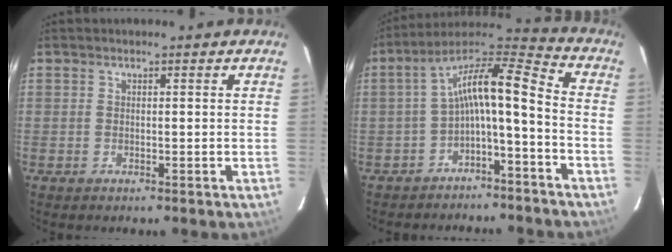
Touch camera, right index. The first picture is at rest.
{"total": 11.6, "force": [-3.6, 2.6, 10.7], "torque": [-0.210, 0.030, -0.061]}